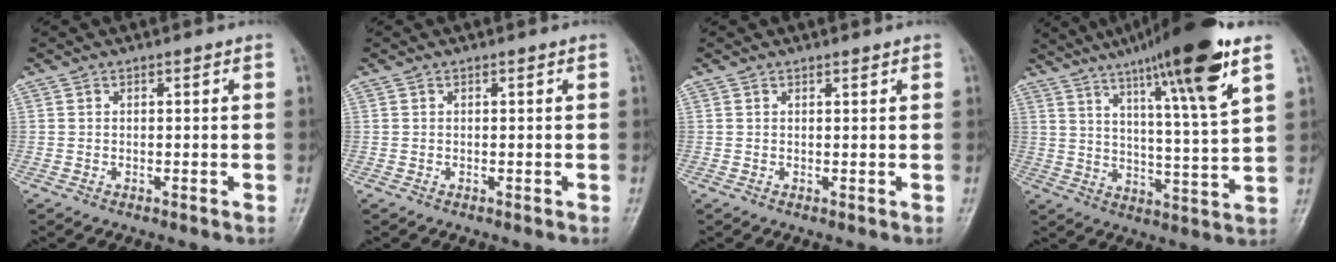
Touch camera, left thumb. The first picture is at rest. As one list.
[{"total": 0.0}, {"total": 0.7, "force": [0.6, 0.2, 0.3], "torque": [-0.008, -0.005, 0.009]}, {"total": 19.2, "force": [11.6, 1.3, 15.3], "torque": [-0.229, -0.042, 0.180]}]